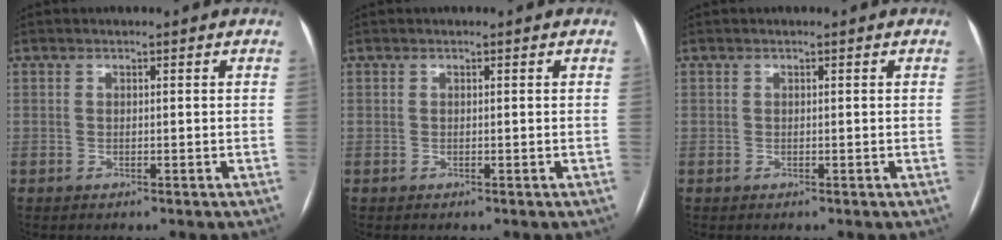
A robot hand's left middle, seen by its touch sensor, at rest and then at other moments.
{"total": 0.0}
{"total": 0.0}